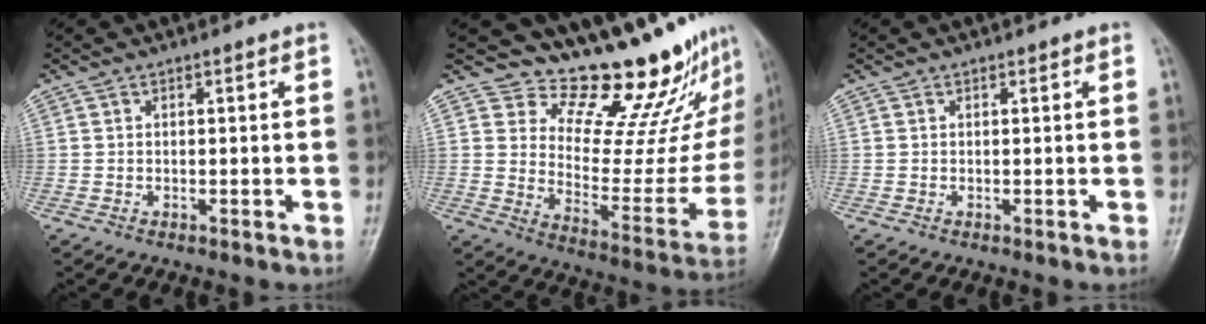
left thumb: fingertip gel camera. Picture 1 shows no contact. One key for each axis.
{"total": 19.7, "fx": 17.0, "fy": 5.9, "fz": 8.1, "tx": -0.058, "ty": -0.158, "tz": 0.233}
{"total": 0.0}